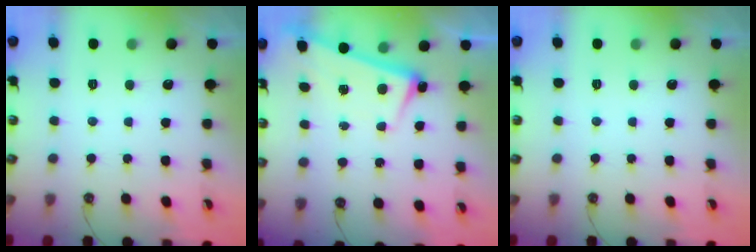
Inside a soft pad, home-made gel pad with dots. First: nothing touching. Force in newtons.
{"total": 2.6, "press": 2.5, "slide": 0.7}
{"total": 0.0}